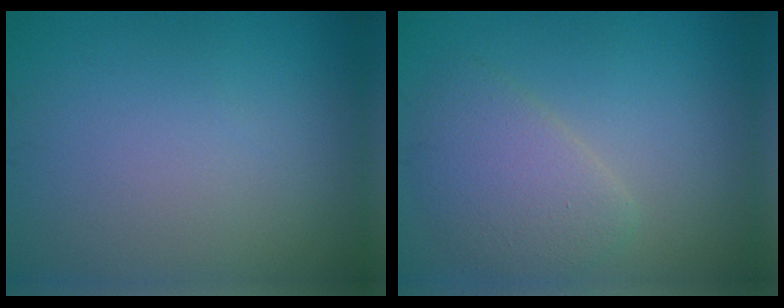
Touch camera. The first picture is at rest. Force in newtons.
{"total": 3.9, "press": 3.8, "slide": 0.2}